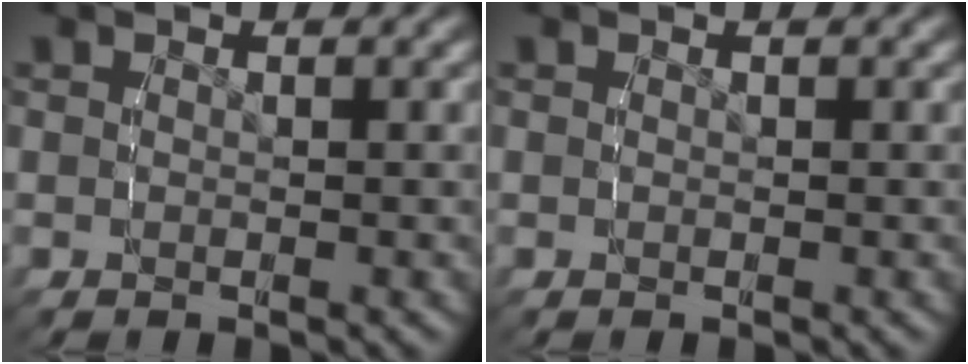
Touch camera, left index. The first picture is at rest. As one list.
[{"total": 0.0}]